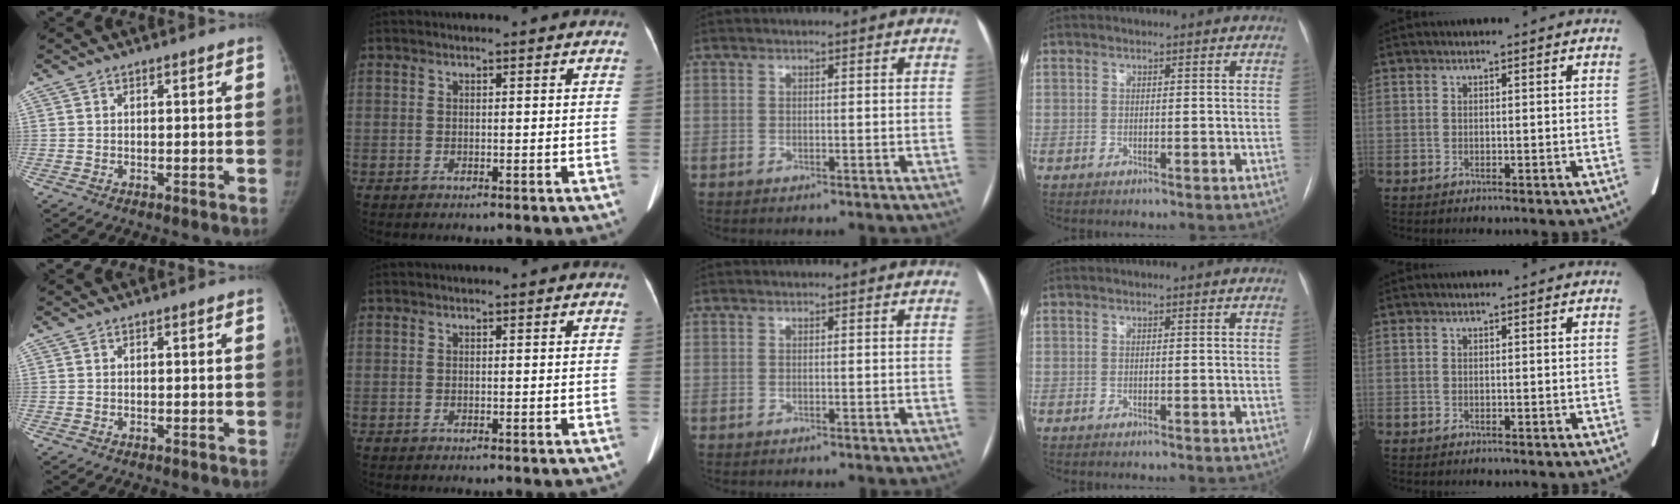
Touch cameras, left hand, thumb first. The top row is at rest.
{}